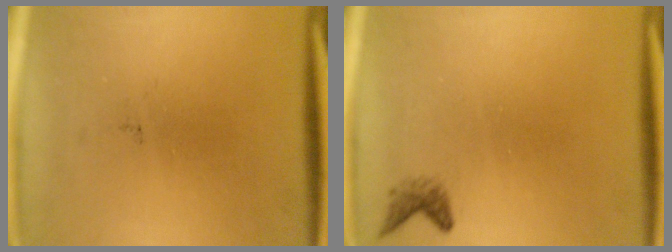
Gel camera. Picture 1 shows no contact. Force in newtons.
{"total": 1.3}